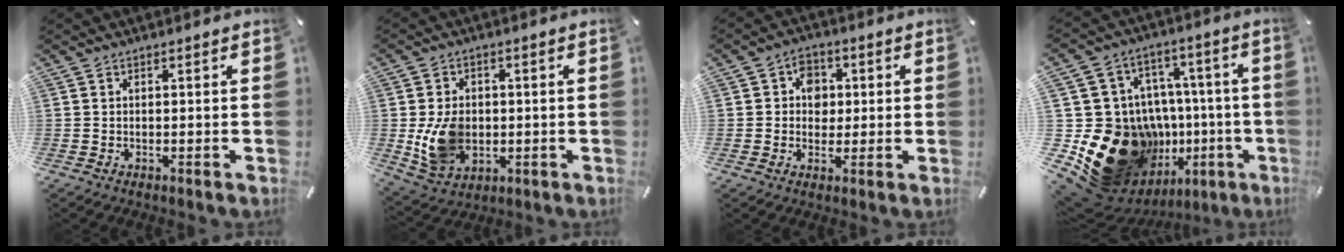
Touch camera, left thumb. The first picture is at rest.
{"total": 10.5, "force": [-0.8, 8.4, 6.3], "torque": [-0.118, -0.001, -0.014]}
{"total": 6.0, "force": [0.8, 5.4, 2.6], "torque": [-0.029, 0.003, 0.008]}
{"total": 28.0, "force": [-7.8, 21.5, 16.1], "torque": [-0.251, 0.008, -0.059]}